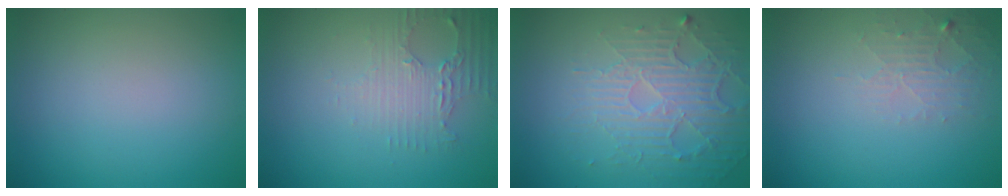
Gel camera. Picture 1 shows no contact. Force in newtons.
{"total": 2.7, "press": 2.4, "slide": 1.3}
{"total": 5.6, "press": 3.4, "slide": 4.4}
{"total": 1.9, "press": 1.9, "slide": 0.3}